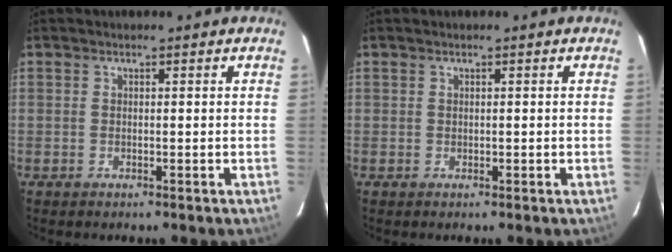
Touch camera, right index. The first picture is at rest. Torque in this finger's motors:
{"motor_torque": [0.09, 0.01, 0.04, 0.01]}